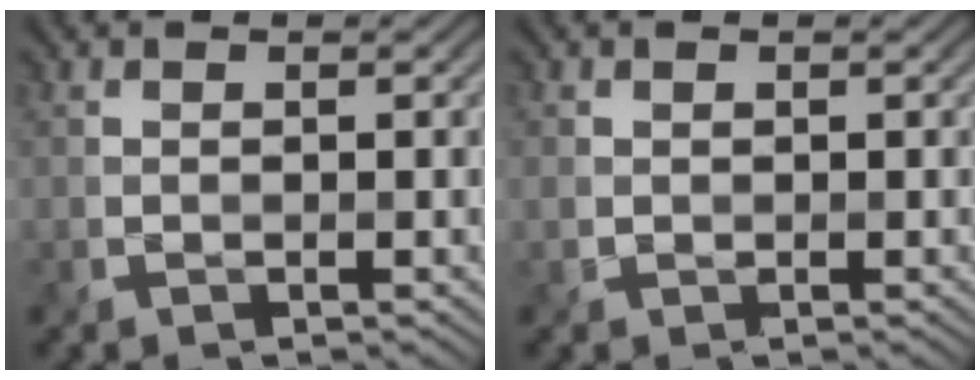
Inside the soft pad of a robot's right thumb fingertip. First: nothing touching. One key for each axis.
{"total": 0.8, "fx": 0.1, "fy": 0.7, "fz": 0.3, "tx": -0.014, "ty": -0.004, "tz": 0.005}